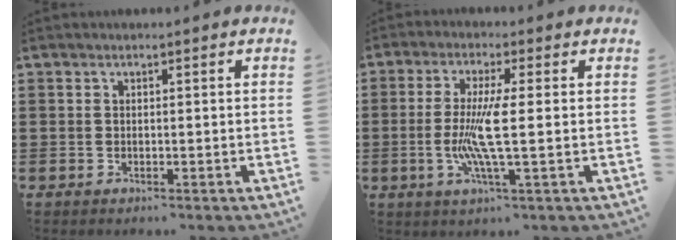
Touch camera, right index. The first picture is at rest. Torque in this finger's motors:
{"motor_torque": [2.14, 0.00, 0.27, 0.09]}